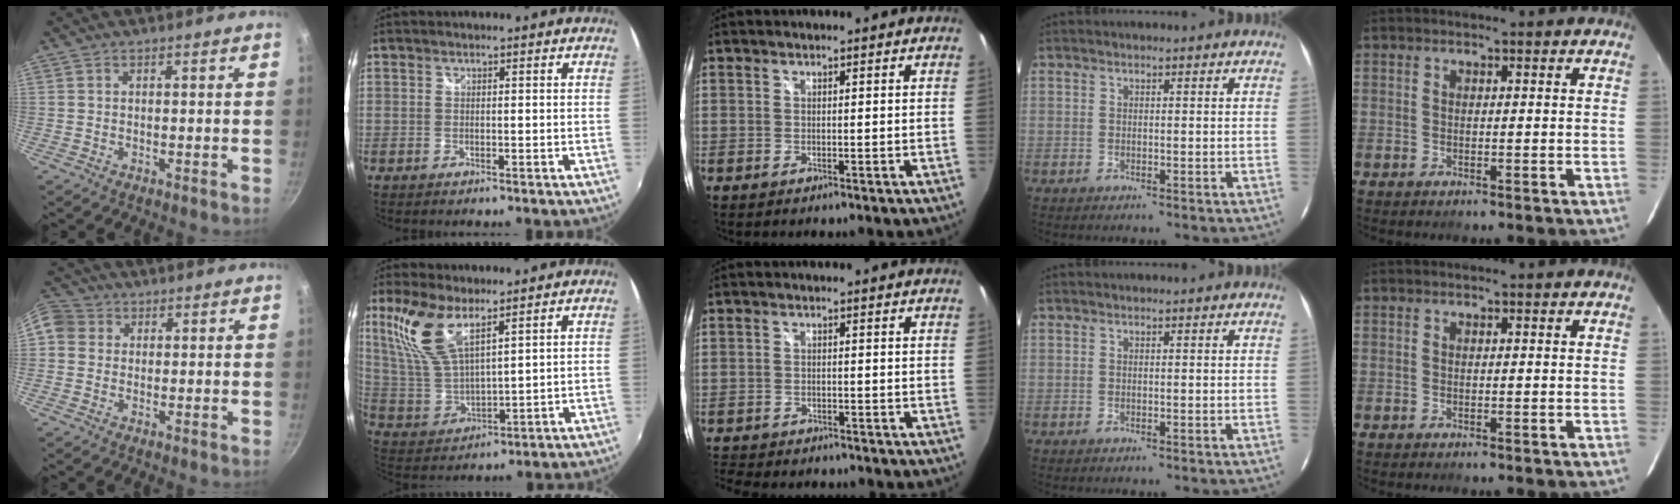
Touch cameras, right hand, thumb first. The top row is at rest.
{"thumb": {"total": 8.2, "force": [1.3, 7.4, 3.3], "torque": [-0.059, 0.019, 0.009]}, "index": {"total": 12.0, "force": [7.3, 4.2, 8.5], "torque": [-0.181, 0.009, 0.158]}, "middle": {"total": 7.0, "force": [-6.3, 2.3, 2.1], "torque": [-0.065, -0.018, -0.103]}}